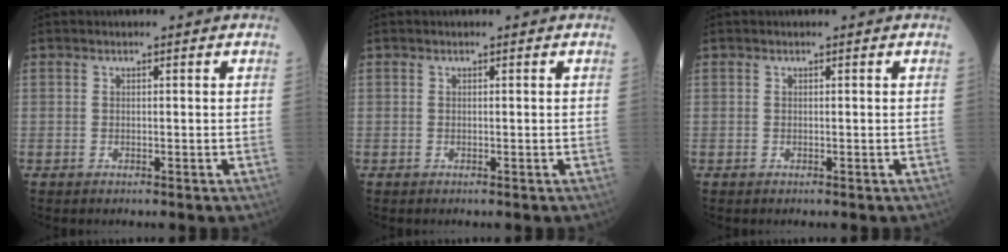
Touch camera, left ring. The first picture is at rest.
{"total": 0.0}
{"total": 0.0}